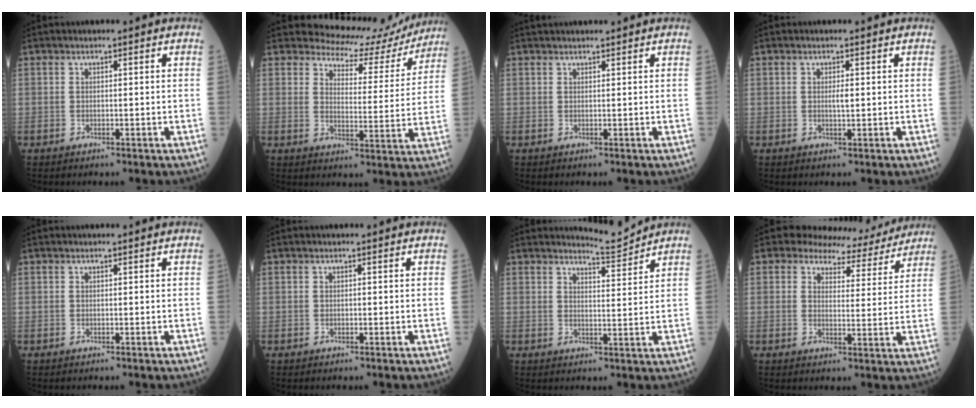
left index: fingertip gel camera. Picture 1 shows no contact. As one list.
[{"total": 11.9, "force": [11.3, 3.7, 0.5], "torque": [0.007, -0.021, 0.123]}, {"total": 3.4, "force": [3.2, 0.1, 1.1], "torque": [-0.011, 0.032, 0.049]}, {"total": 1.2, "force": [0.2, 0.2, 1.2], "torque": [-0.023, -0.001, 0.003]}, {"total": 0.0}, {"total": 0.0}, {"total": 3.8, "force": [3.7, -0.7, -0.6], "torque": [-0.002, -0.021, 0.061]}, {"total": 8.9, "force": [8.4, 2.9, 1.0], "torque": [-0.008, -0.003, 0.094]}]